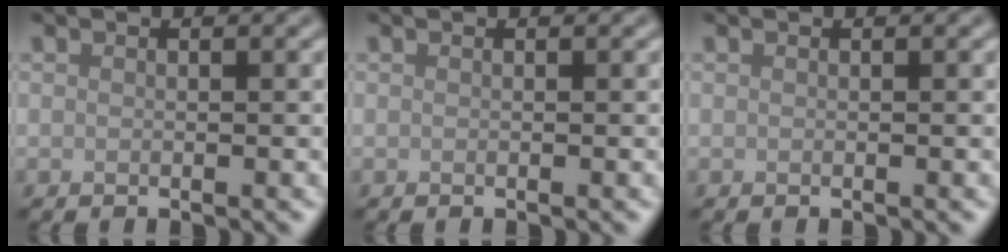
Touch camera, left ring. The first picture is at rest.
{"total": 0.0}
{"total": 0.0}